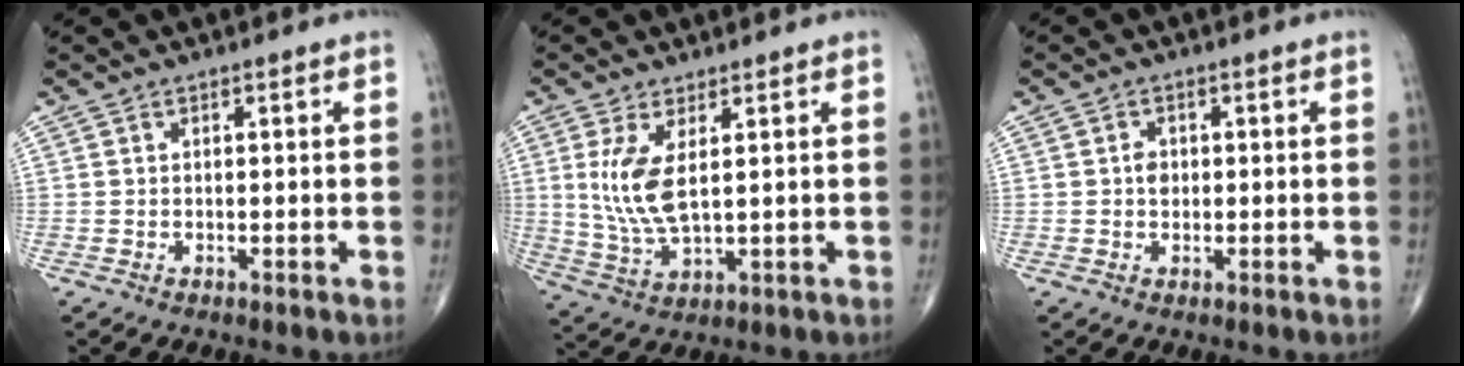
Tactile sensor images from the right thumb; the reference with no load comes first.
{"total": 8.5, "force": [1.9, 3.3, 7.6], "torque": [-0.168, -0.018, 0.048]}
{"total": 2.1, "force": [0.1, 1.7, 1.2], "torque": [-0.009, 0.003, 0.001]}